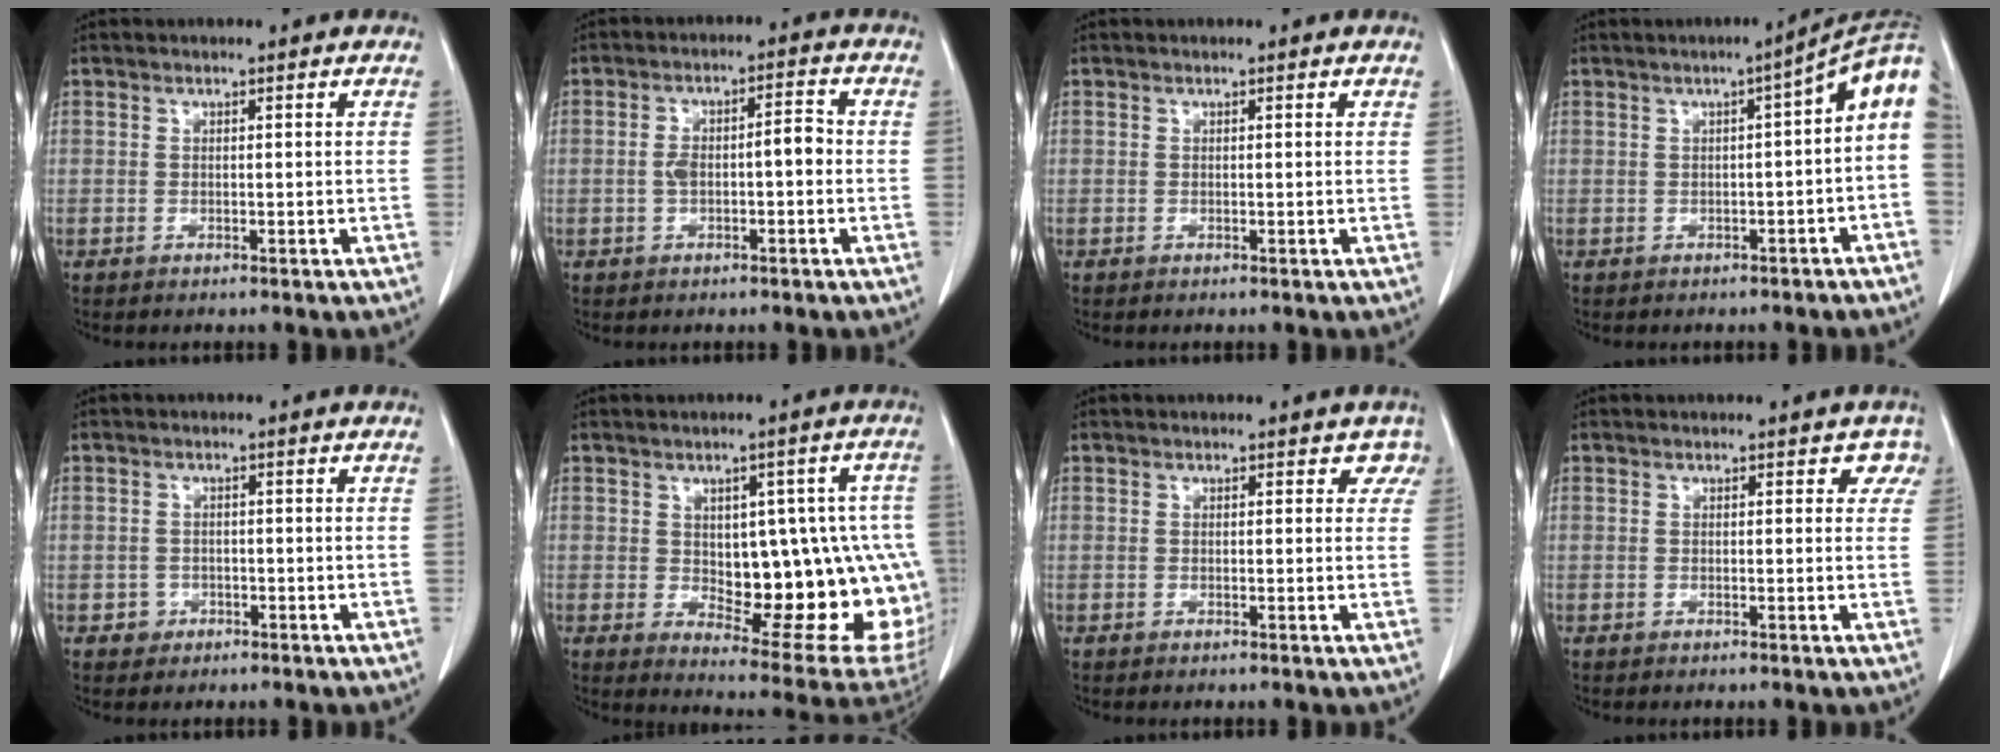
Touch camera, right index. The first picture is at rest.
{"total": 5.3, "force": [-0.7, 1.9, 4.9], "torque": [-0.093, 0.028, -0.007]}
{"total": 0.0}
{"total": 7.6, "force": [0.5, 1.5, 7.5], "torque": [-0.095, 0.031, -0.002]}
{"total": 1.9, "force": [-0.8, 1.7, 0.1], "torque": [0.005, 0.010, -0.013]}
{"total": 19.7, "force": [-1.4, 8.4, 17.7], "torque": [-0.153, 0.025, 0.015]}
{"total": 2.2, "force": [1.6, 1.4, 0.5], "torque": [0.020, -0.003, -0.003]}
{"total": 2.2, "force": [1.2, 1.5, 1.1], "torque": [0.011, 0.001, -0.001]}